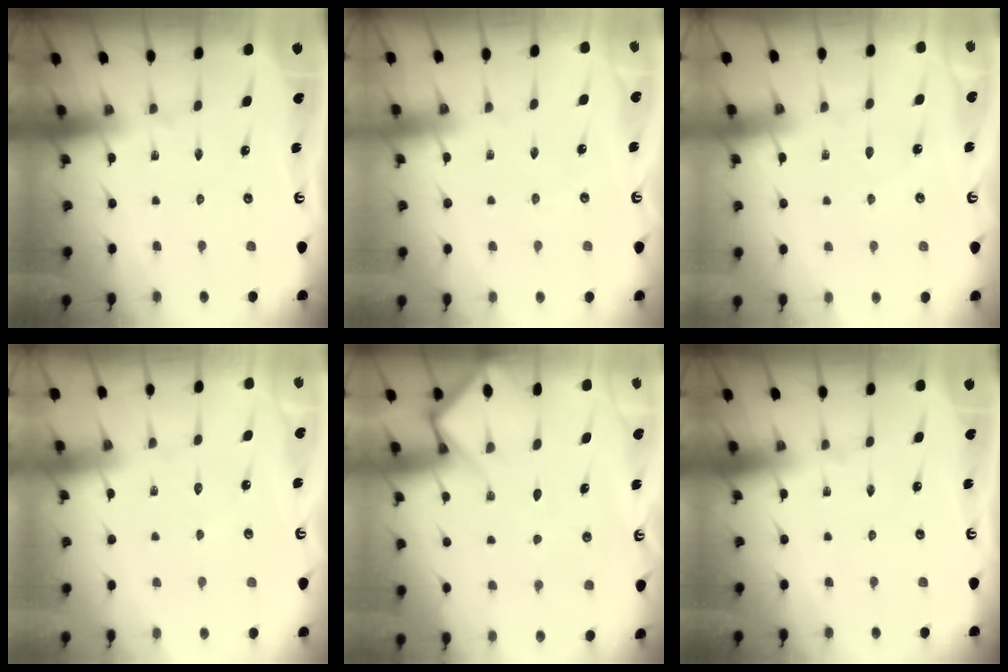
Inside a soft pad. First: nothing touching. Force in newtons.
{"total": 1.3, "press": 1.3, "slide": 0.2}
{"total": 2.6, "press": 2.5, "slide": 0.3}
{"total": 2.5, "press": 2.5, "slide": 0.3}
{"total": 7.4, "press": 7.4, "slide": 0.8}
{"total": 0.0}